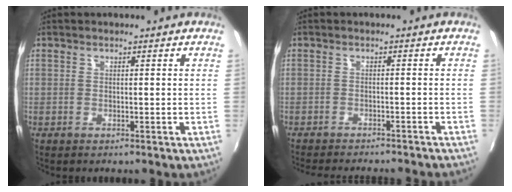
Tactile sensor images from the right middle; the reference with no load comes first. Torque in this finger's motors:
{"motor_torque": [0.16, -0.35, 0.10, 0.05]}